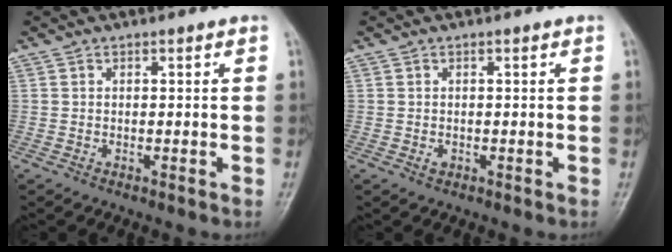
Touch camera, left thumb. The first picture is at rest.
{"total": 0.9, "force": [0.0, 0.6, 0.7], "torque": [-0.005, 0.000, 0.002]}